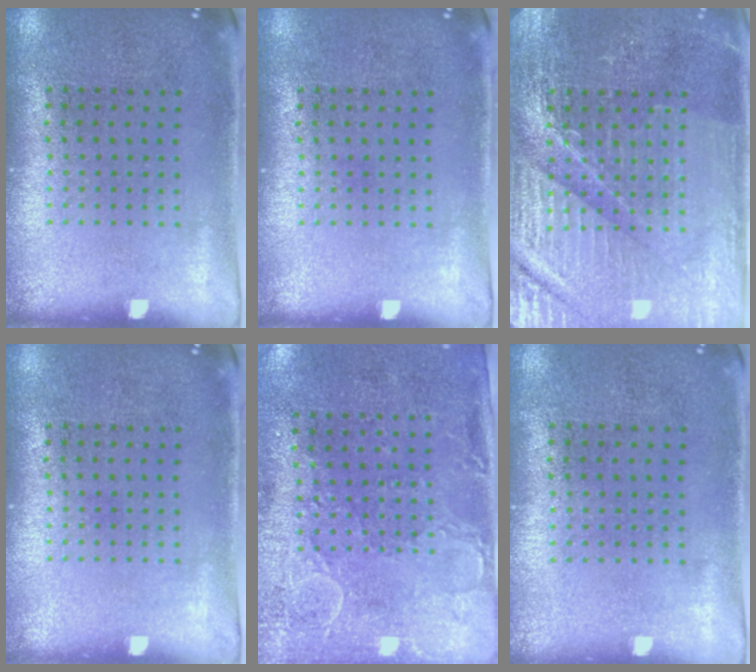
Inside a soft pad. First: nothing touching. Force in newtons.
{"total": 0.0}
{"total": 4.6, "press": 4.4, "slide": 1.4}
{"total": 0.0}
{"total": 3.0, "press": 2.3, "slide": 1.9}
{"total": 0.0}